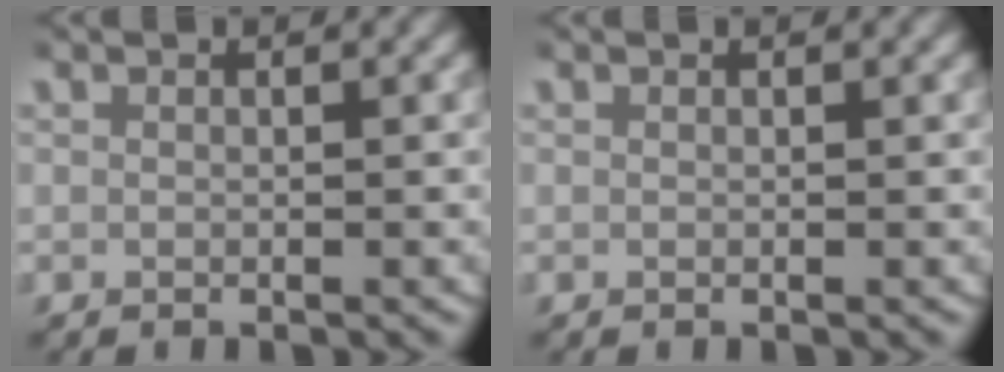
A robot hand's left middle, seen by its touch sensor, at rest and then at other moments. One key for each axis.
{"total": 0.0}